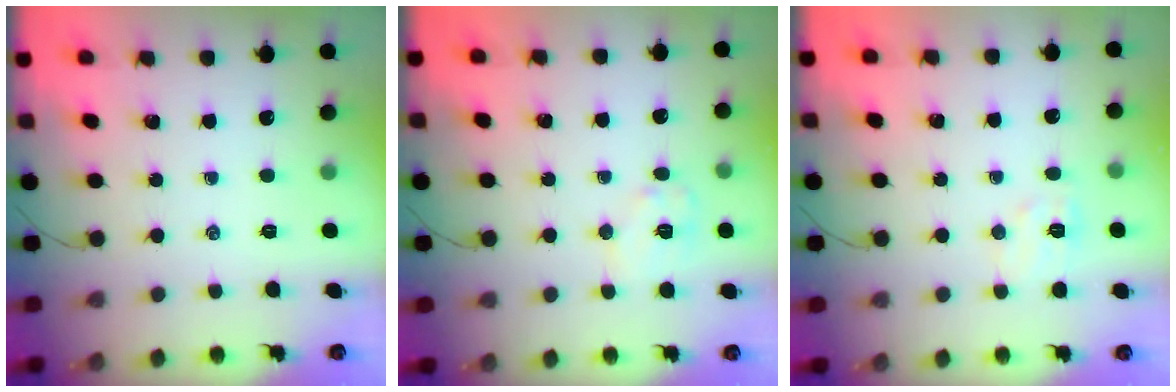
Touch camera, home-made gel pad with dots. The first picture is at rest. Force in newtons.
{"total": 7.1, "press": 7.1, "slide": 0.5}
{"total": 6.5, "press": 6.4, "slide": 1.2}